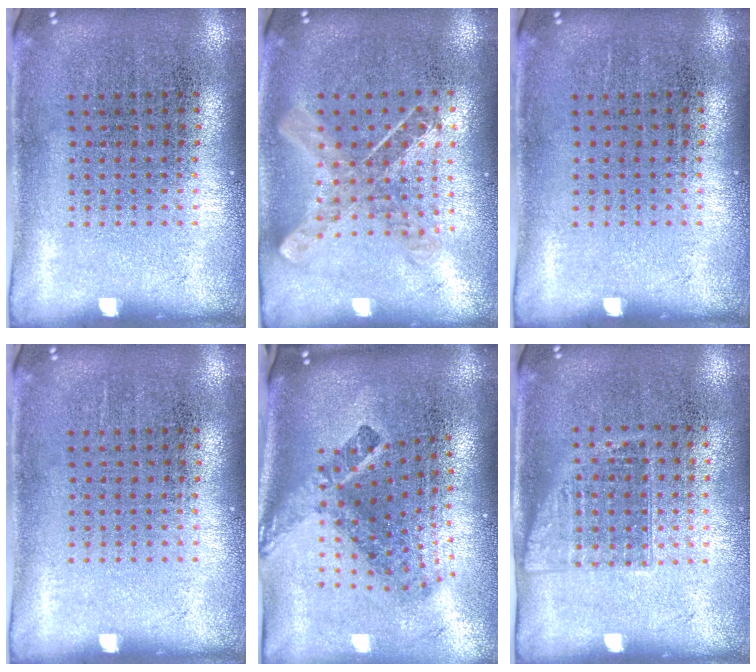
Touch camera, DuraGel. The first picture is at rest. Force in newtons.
{"total": 0.9, "press": 0.8, "slide": 0.2}
{"total": 0.0}
{"total": 0.0}
{"total": 2.6, "press": 1.6, "slide": 2.0}
{"total": 1.1, "press": 0.9, "slide": 0.6}